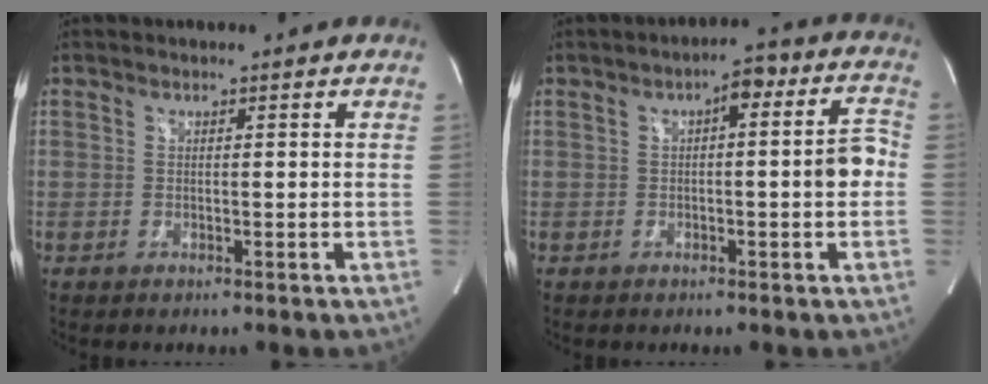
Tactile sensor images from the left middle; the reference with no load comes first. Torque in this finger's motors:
{"motor_torque": [0.76, -0.46, 0.43, 0.08]}